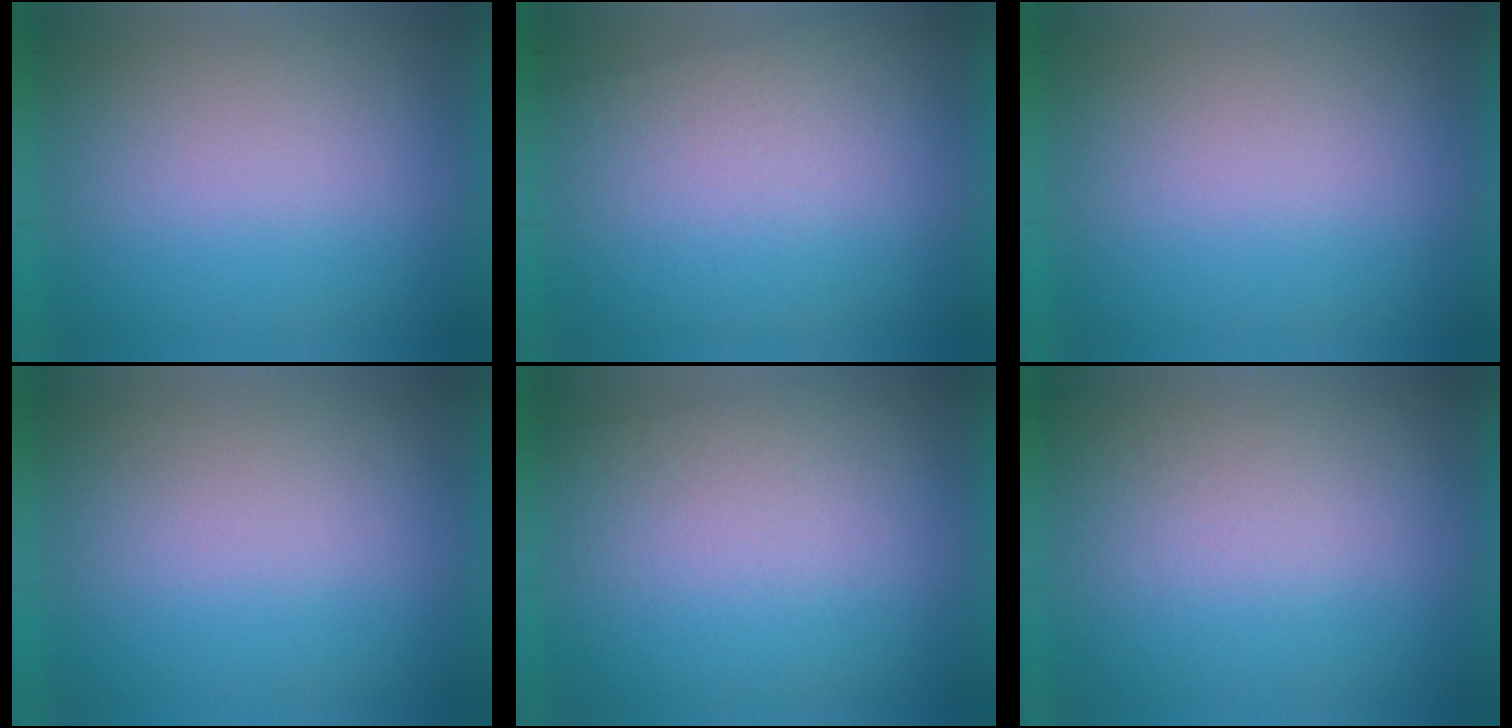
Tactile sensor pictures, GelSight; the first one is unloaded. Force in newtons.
{"total": 3.0}
{"total": 0.0}
{"total": 0.0}
{"total": 2.6}
{"total": 2.5}